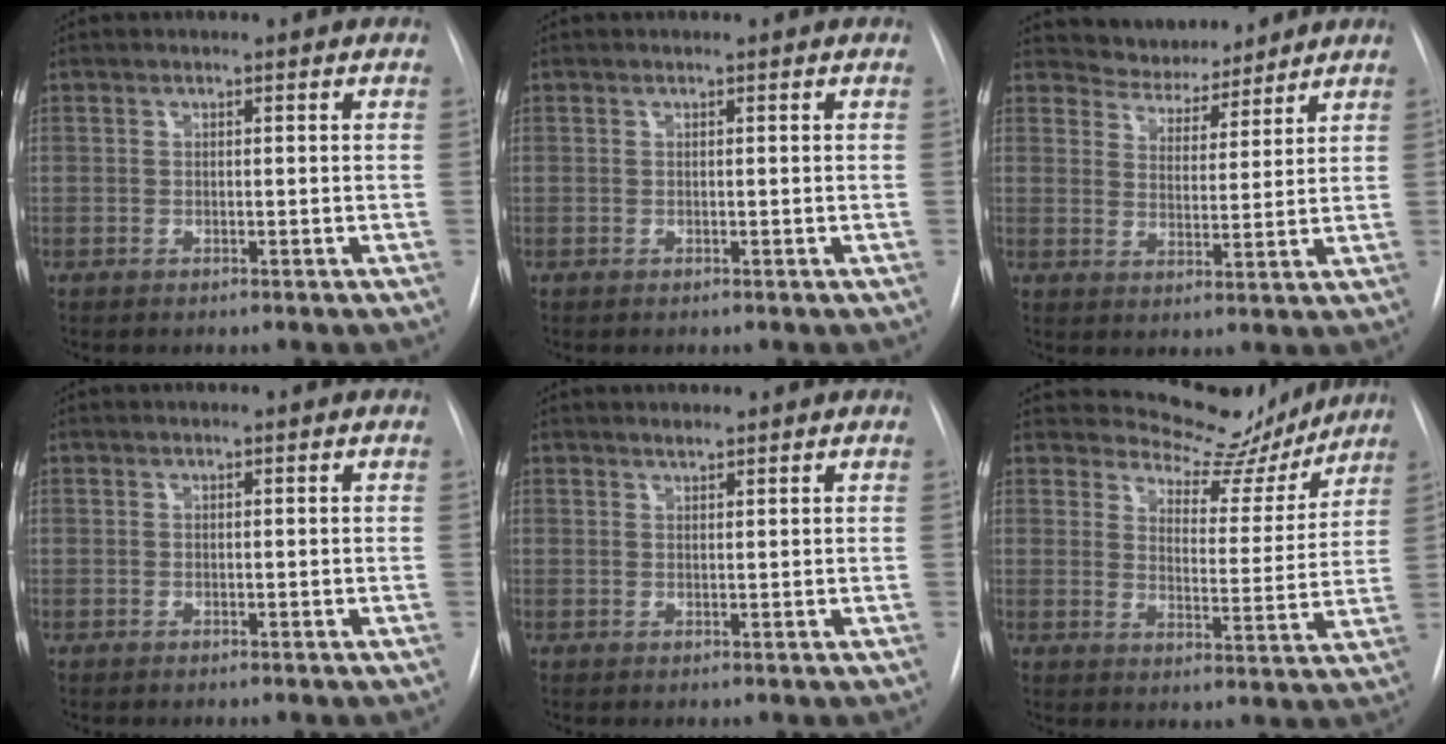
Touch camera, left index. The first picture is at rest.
{"total": 0.0}
{"total": 6.4, "force": [6.1, 1.9, 0.2], "torque": [-0.004, -0.001, 0.100]}
{"total": 0.0}
{"total": 0.9, "force": [0.9, 0.1, 0.0], "torque": [-0.010, 0.000, 0.018]}
{"total": 10.9, "force": [10.2, 3.5, 1.6], "torque": [-0.016, -0.026, 0.129]}